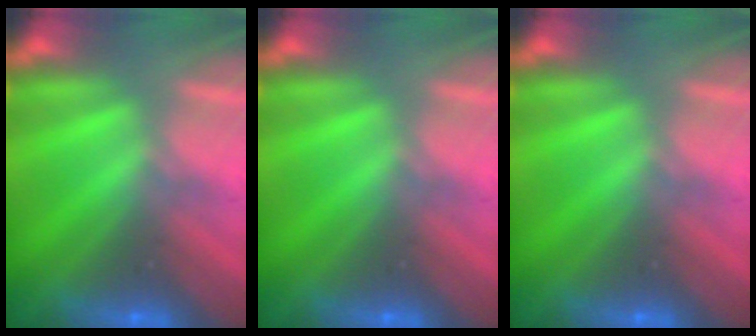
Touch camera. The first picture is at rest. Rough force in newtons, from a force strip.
{"total": 0.0}
{"total": 0.0}